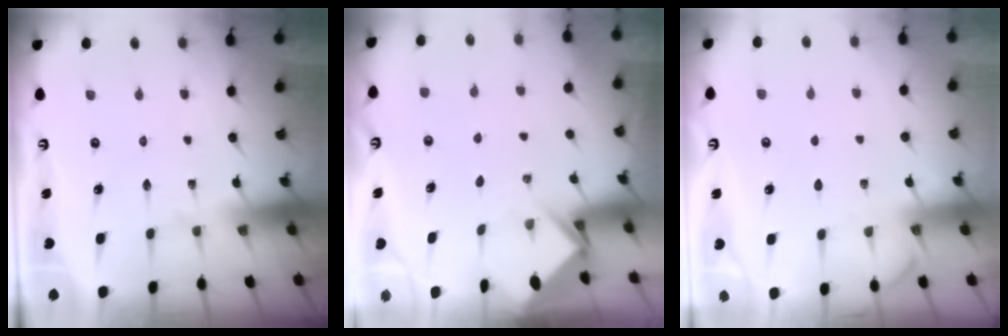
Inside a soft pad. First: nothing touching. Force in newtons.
{"total": 3.9, "press": 3.9, "slide": 0.2}
{"total": 2.4, "press": 2.4, "slide": 0.4}